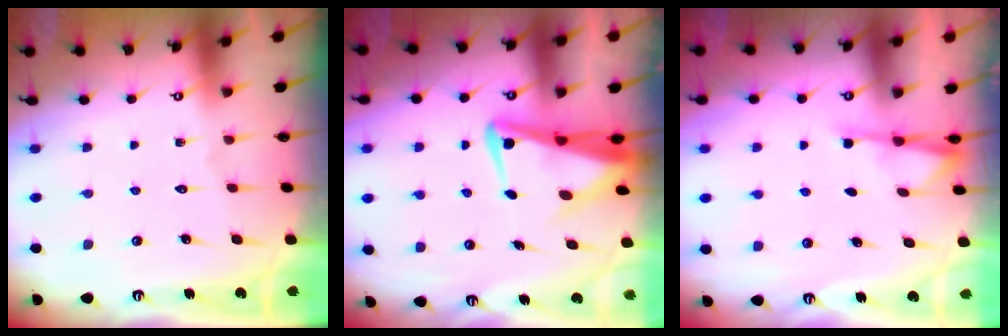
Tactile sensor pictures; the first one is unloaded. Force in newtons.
{"total": 5.7, "press": 5.6, "slide": 1.2}
{"total": 2.4, "press": 2.3, "slide": 0.4}